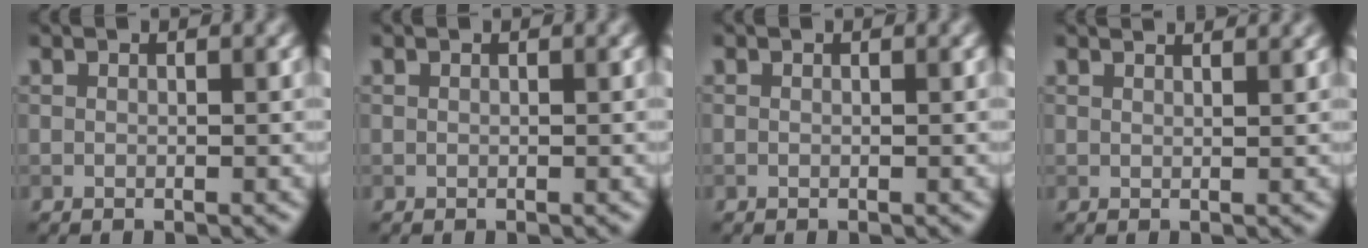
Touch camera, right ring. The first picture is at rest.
{"total": 0.0}
{"total": 0.0}
{"total": 2.7, "force": [2.3, 0.9, 1.2], "torque": [0.000, 0.010, 0.003]}